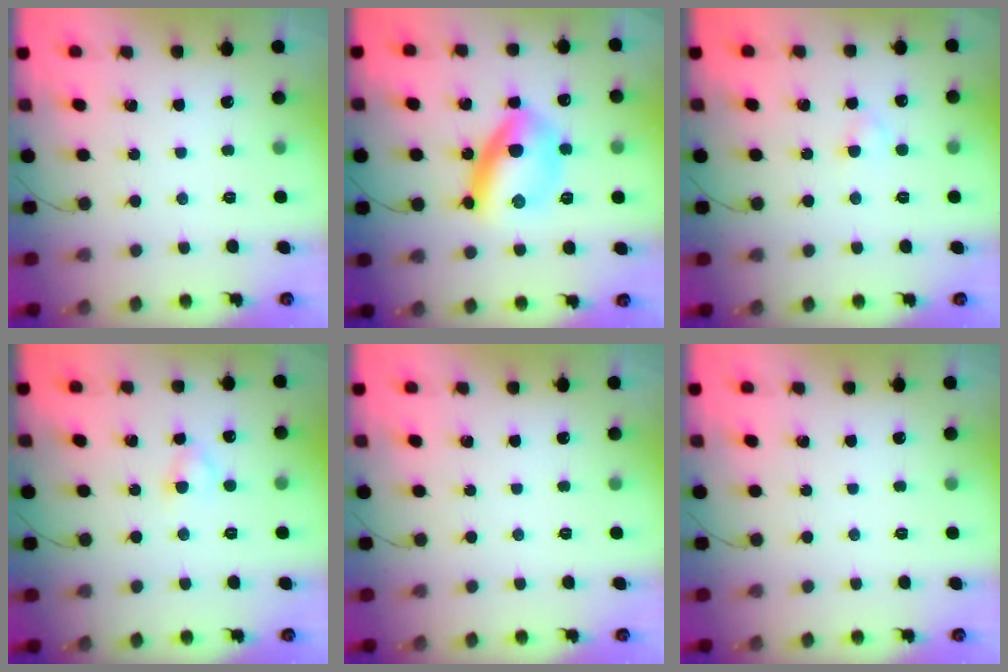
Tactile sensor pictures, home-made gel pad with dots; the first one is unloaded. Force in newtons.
{"total": 12.8, "press": 12.8, "slide": 0.3}
{"total": 2.1, "press": 1.9, "slide": 1.0}
{"total": 2.9, "press": 2.8, "slide": 0.8}
{"total": 0.0}
{"total": 0.0}